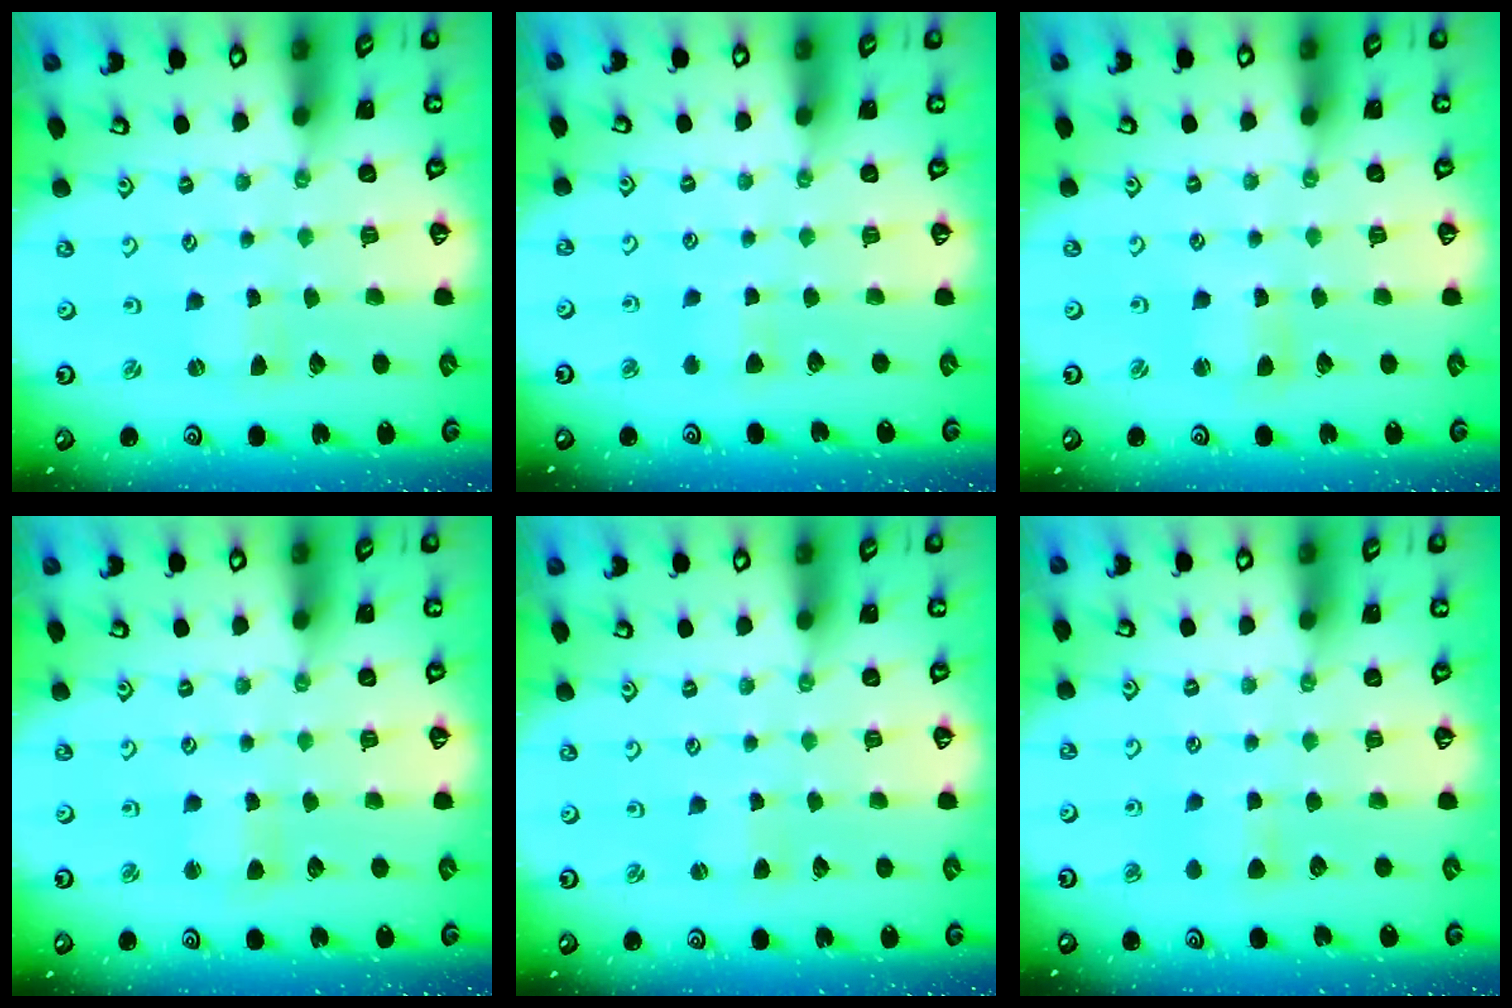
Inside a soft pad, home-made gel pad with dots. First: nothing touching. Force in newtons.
{"total": 3.5, "press": 3.4, "slide": 0.5}
{"total": 2.7, "press": 2.7, "slide": 0.4}
{"total": 2.7, "press": 2.7, "slide": 0.2}
{"total": 1.6, "press": 1.5, "slide": 0.3}
{"total": 4.5, "press": 4.4, "slide": 0.9}